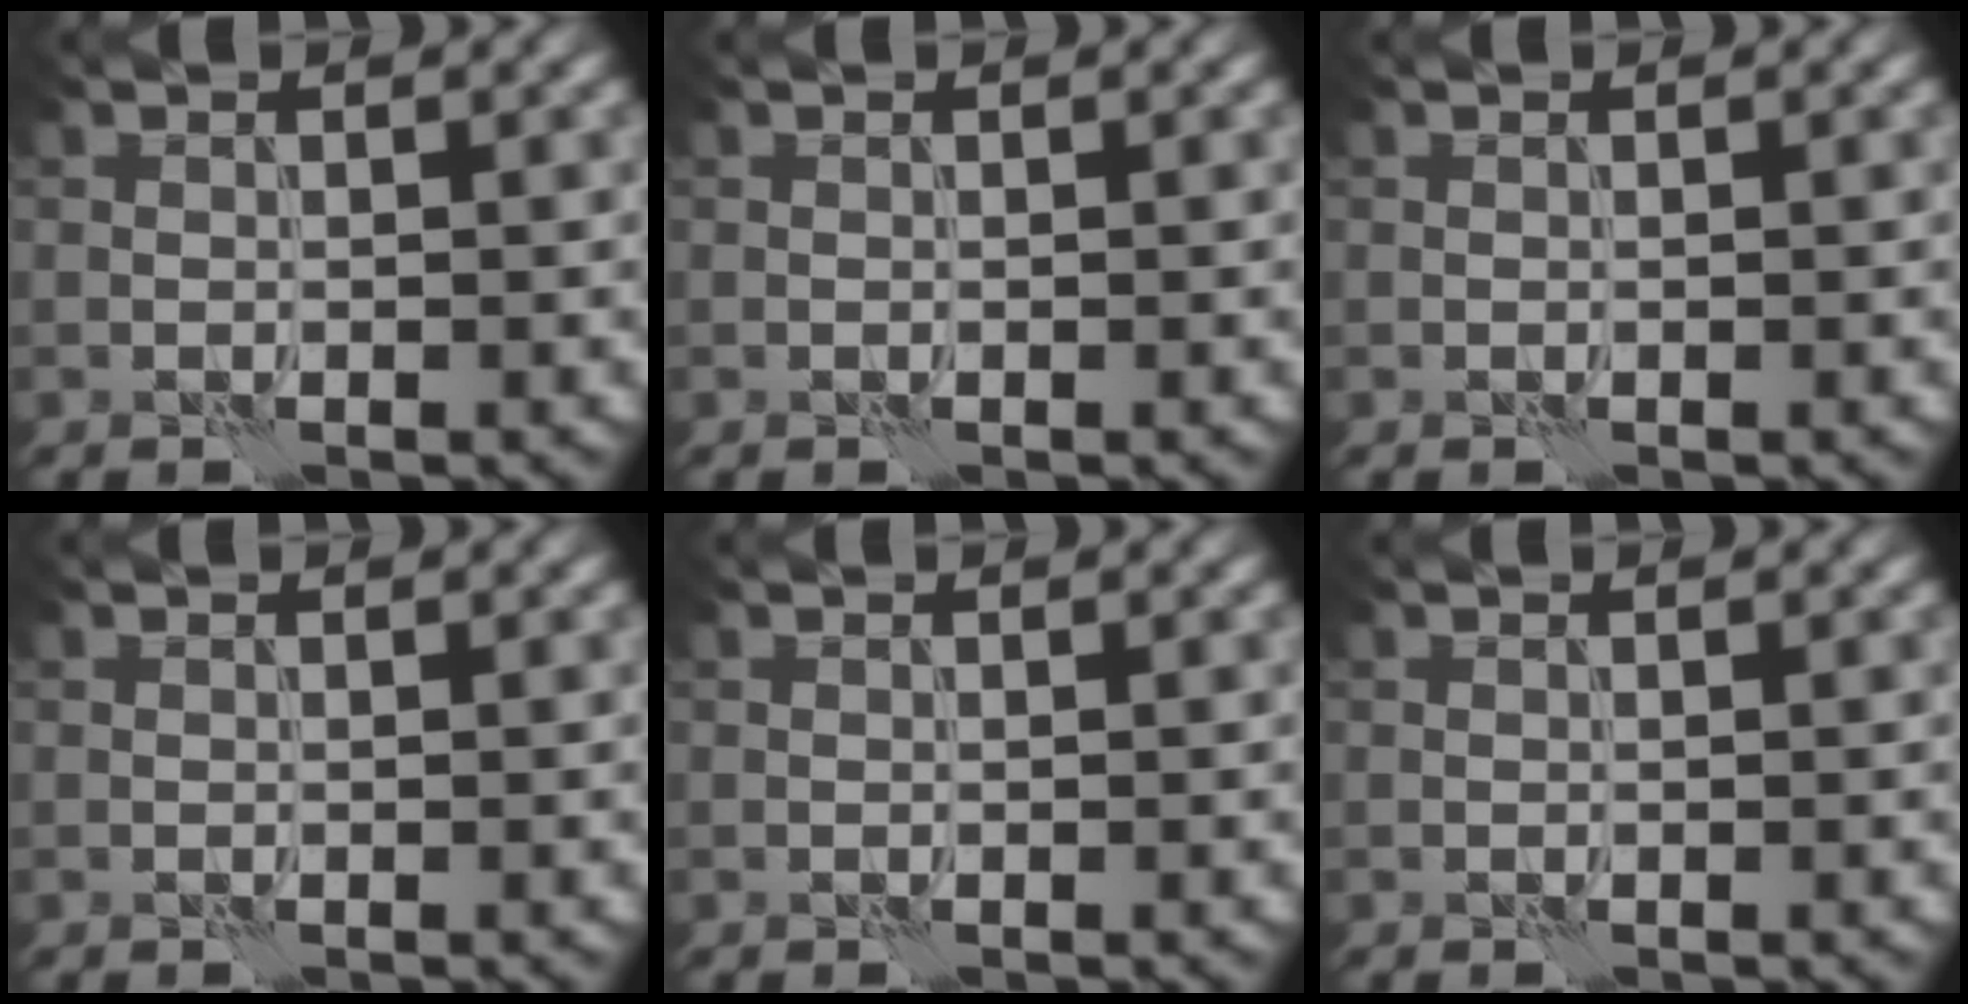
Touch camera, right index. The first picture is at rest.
{"total": 0.0}
{"total": 0.0}
{"total": 0.0}
{"total": 0.0}
{"total": 0.0}